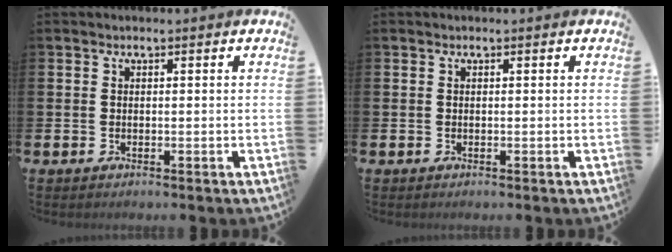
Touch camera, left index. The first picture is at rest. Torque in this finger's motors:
{"motor_torque": [0.00, 0.00, 0.00, 0.00]}